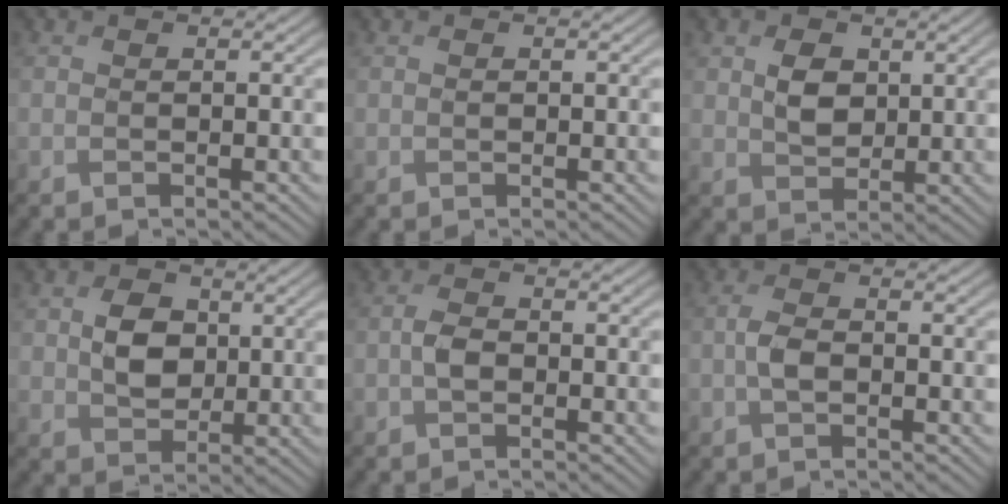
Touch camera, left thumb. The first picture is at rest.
{"total": 0.0}
{"total": 3.9, "force": [1.2, 2.8, 2.4], "torque": [-0.051, -0.002, 0.021]}
{"total": 4.8, "force": [0.8, 3.7, 2.9], "torque": [-0.061, -0.001, 0.009]}
{"total": 2.2, "force": [-0.9, 1.3, 1.6], "torque": [-0.034, 0.005, -0.022]}
{"total": 2.3, "force": [-0.8, 1.0, 1.9], "torque": [-0.042, 0.004, -0.021]}